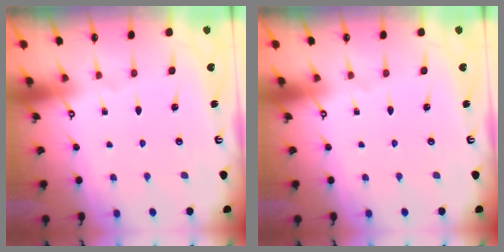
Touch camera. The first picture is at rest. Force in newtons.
{"total": 0.0}